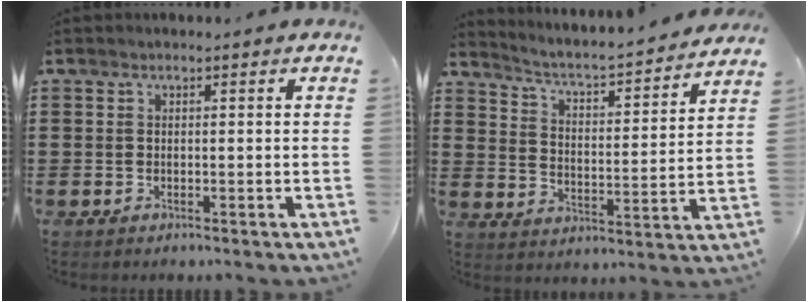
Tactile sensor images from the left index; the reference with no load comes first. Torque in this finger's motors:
{"motor_torque": [1.07, -1.07, 0.16, 0.07]}